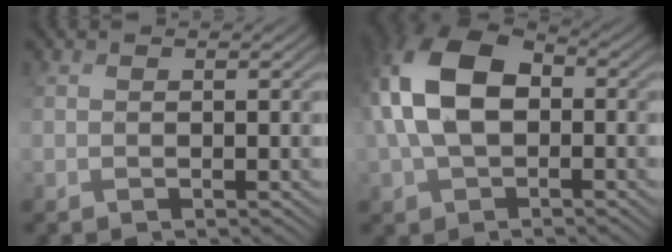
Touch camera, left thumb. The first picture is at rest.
{"total": 11.8, "force": [0.4, 7.6, 9.1], "torque": [-0.219, 0.009, 0.000]}